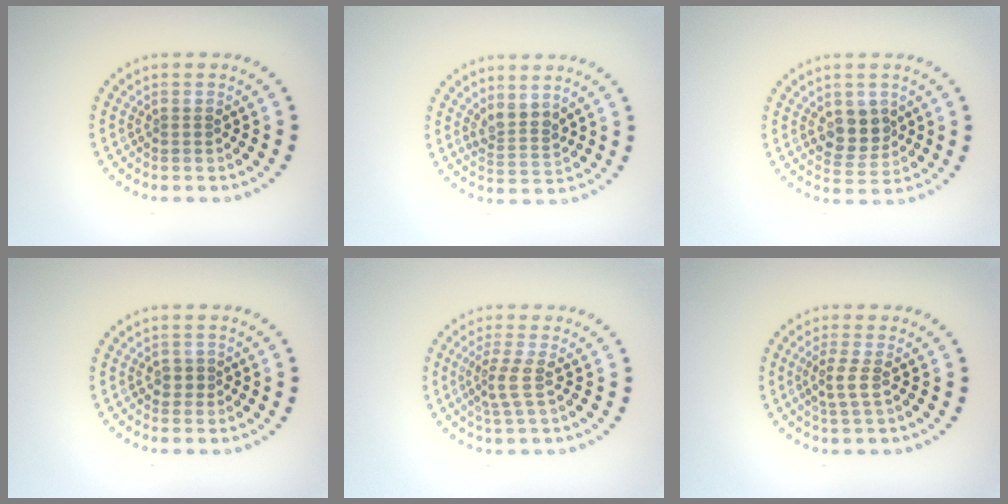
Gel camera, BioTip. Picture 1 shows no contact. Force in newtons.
{"total": 2.2, "press": 1.9, "slide": 1.2}
{"total": 3.2, "press": 3.1, "slide": 0.9}
{"total": 1.0, "press": 0.9, "slide": 0.4}
{"total": 2.4, "press": 1.6, "slide": 1.8}
{"total": 1.9, "press": 1.6, "slide": 1.0}